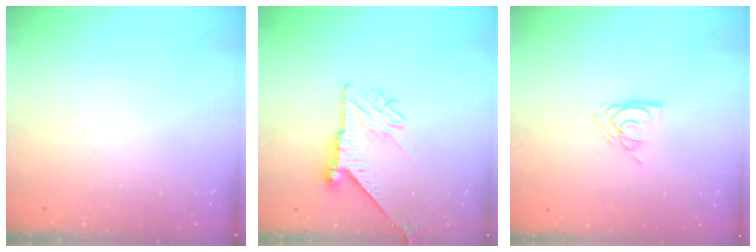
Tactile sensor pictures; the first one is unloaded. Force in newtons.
{"total": 9.0, "press": 9.0, "slide": 0.6}
{"total": 7.9, "press": 7.8, "slide": 0.9}